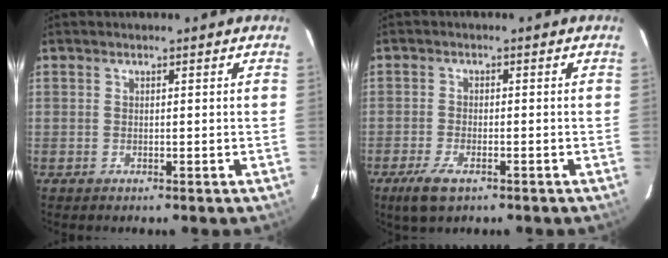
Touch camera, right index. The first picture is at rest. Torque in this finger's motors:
{"motor_torque": [0.35, -0.32, 0.22, 0.04]}